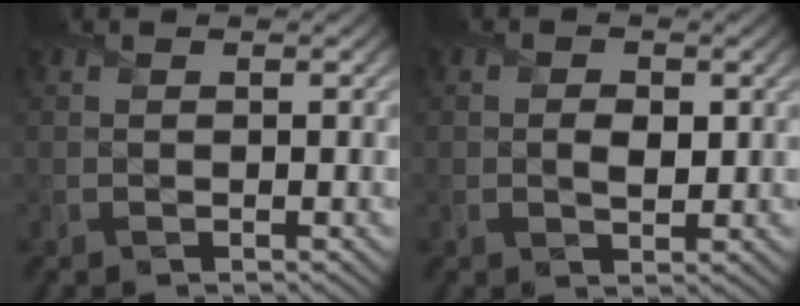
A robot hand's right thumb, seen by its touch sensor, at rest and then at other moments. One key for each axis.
{"total": 2.0, "fx": 0.0, "fy": 1.3, "fz": 1.6, "tx": -0.025, "ty": -0.007, "tz": 0.000}